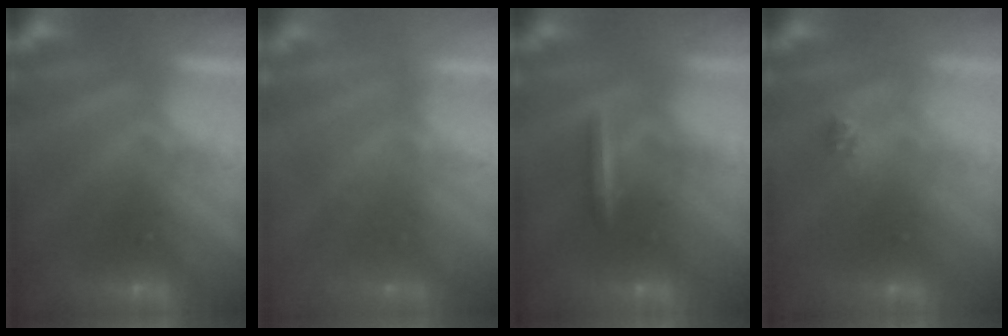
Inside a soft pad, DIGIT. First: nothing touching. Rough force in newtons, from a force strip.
{"total": 2.3}
{"total": 6.1}
{"total": 2.3}